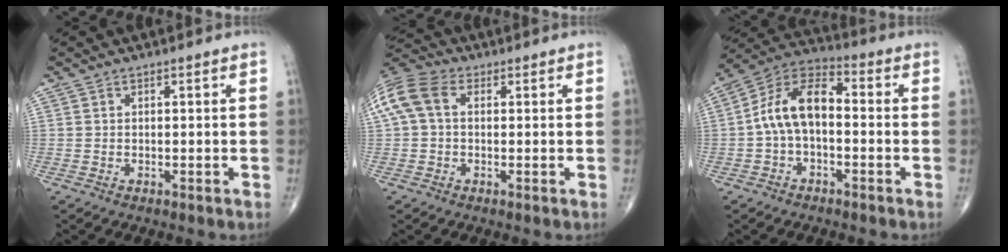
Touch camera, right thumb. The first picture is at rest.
{"total": 9.9, "force": [1.9, 6.7, 7.0], "torque": [-0.163, 0.034, 0.030]}
{"total": 11.1, "force": [-0.8, 6.4, 9.0], "torque": [-0.157, 0.039, -0.028]}